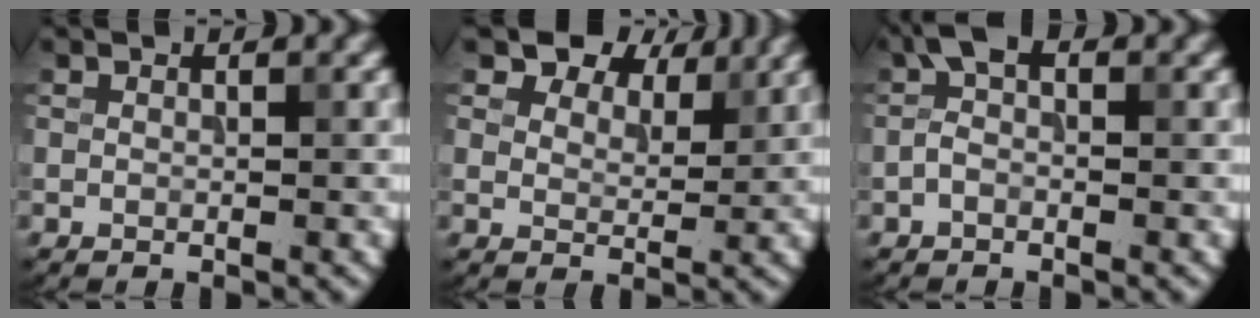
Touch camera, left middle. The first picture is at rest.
{"total": 6.2, "force": [4.8, 3.2, 2.4], "torque": [-0.051, -0.015, 0.090]}
{"total": 2.0, "force": [-0.3, 0.9, 1.7], "torque": [-0.035, 0.012, -0.015]}